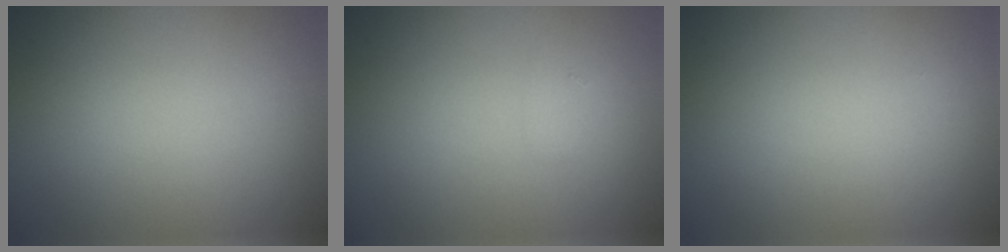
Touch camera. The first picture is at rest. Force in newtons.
{"total": 0.7, "press": 0.7, "slide": 0.0}
{"total": 0.0}